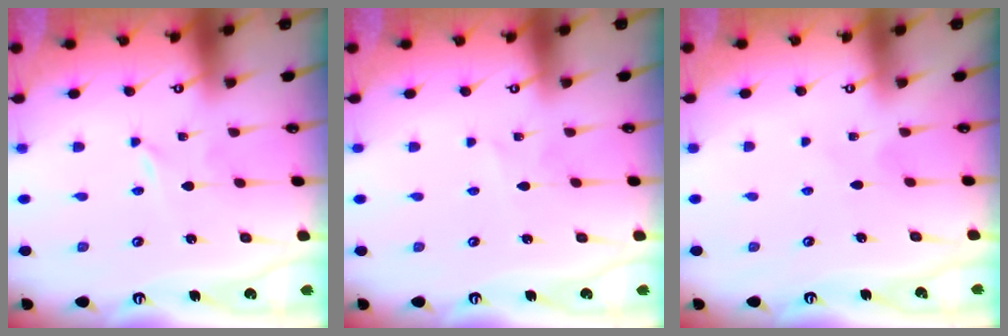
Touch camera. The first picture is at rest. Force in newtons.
{"total": 2.8, "press": 2.7, "slide": 0.3}
{"total": 3.6, "press": 3.6, "slide": 0.4}